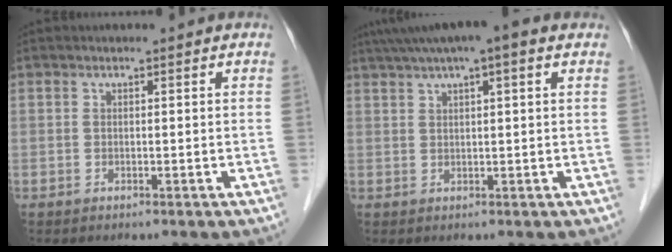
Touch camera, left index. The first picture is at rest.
{"total": 8.7, "force": [5.7, 1.0, 6.4], "torque": [-0.106, 0.044, 0.086]}